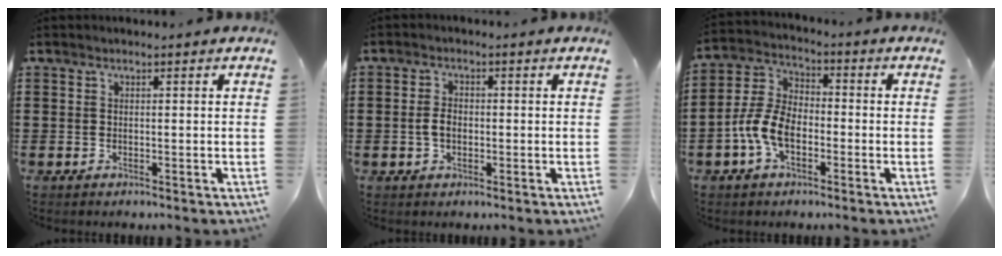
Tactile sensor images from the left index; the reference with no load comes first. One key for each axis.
{"total": 2.9, "fx": -0.3, "fy": 1.7, "fz": 2.2, "tx": -0.051, "ty": 0.002, "tz": -0.008}
{"total": 7.3, "fx": -2.9, "fy": 4.1, "fz": 5.3, "tx": -0.140, "ty": 0.000, "tz": -0.065}